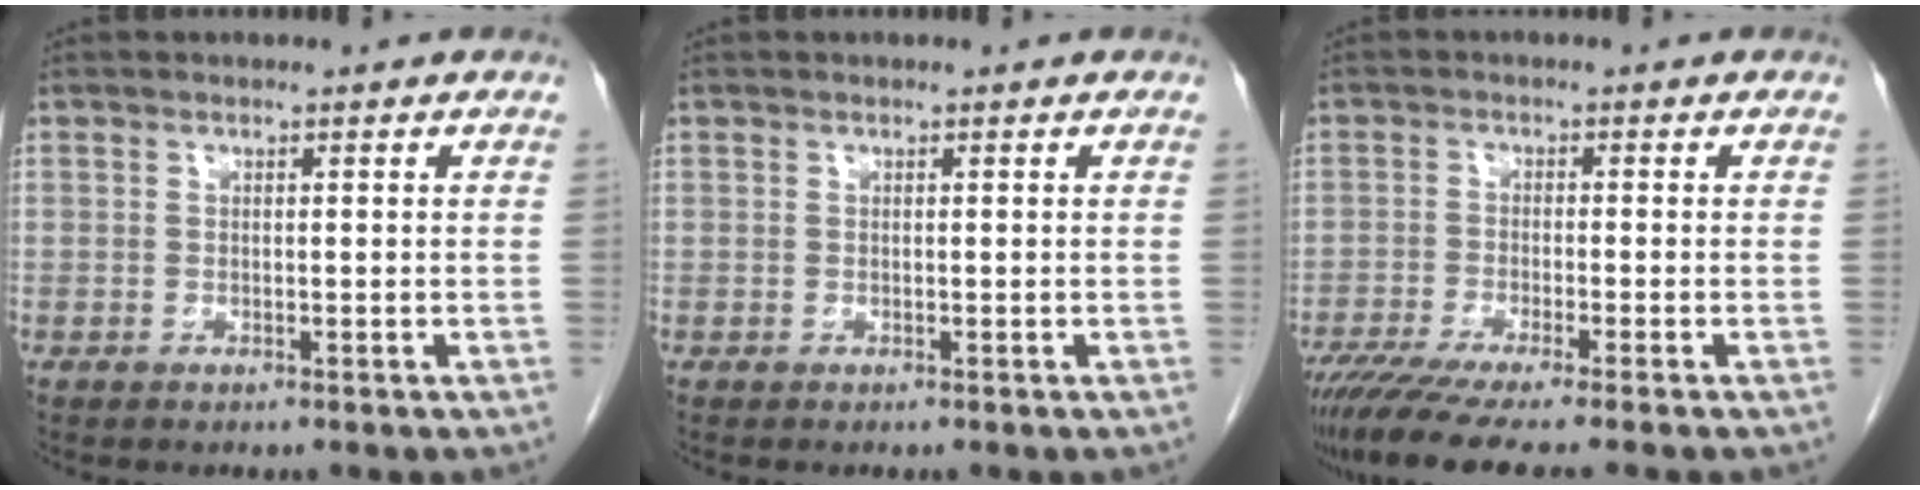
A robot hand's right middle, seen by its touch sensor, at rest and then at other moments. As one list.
[{"total": 0.0}, {"total": 10.7, "force": [-8.7, -0.4, 6.2], "torque": [-0.091, -0.032, -0.141]}]